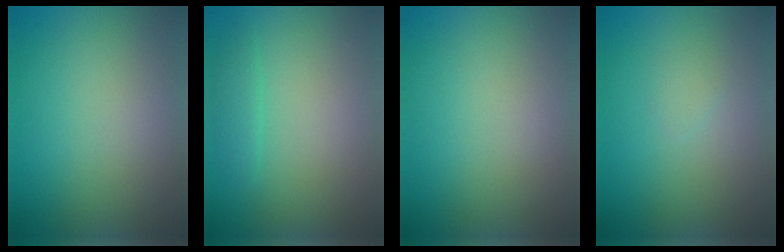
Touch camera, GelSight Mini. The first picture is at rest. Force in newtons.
{"total": 1.3, "press": 1.3, "slide": 0.1}
{"total": 0.0}
{"total": 0.7, "press": 0.7, "slide": 0.1}